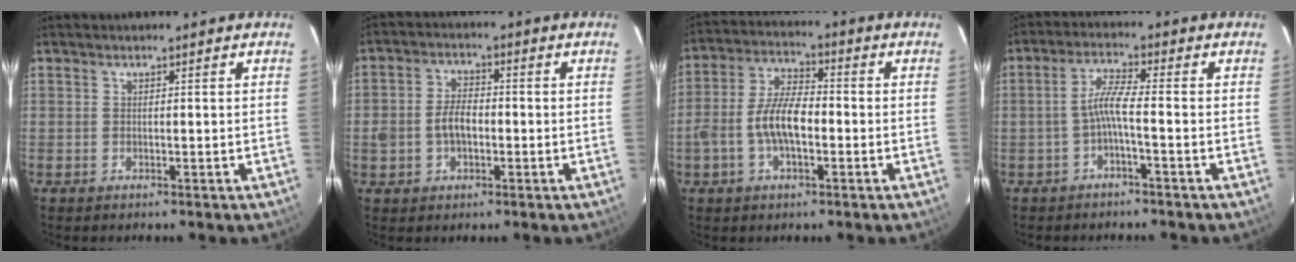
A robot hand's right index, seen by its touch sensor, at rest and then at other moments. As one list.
[{"total": 5.8, "force": [-1.2, 3.9, 4.2], "torque": [-0.084, 0.011, -0.015]}, {"total": 8.8, "force": [-2.3, 3.9, 7.5], "torque": [-0.153, 0.011, -0.043]}, {"total": 3.9, "force": [-1.6, -0.1, 3.6], "torque": [-0.082, 0.010, -0.031]}]